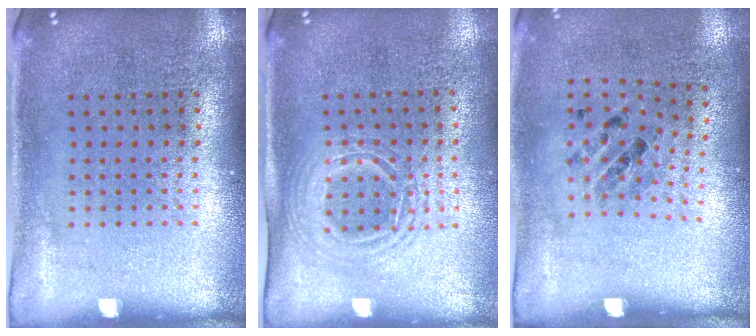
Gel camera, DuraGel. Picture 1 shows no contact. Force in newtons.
{"total": 1.5, "press": 1.3, "slide": 0.8}
{"total": 1.1, "press": 0.7, "slide": 0.8}